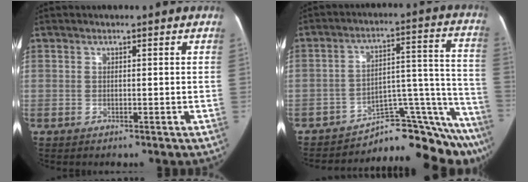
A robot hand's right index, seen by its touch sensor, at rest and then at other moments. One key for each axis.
{"total": 15.4, "fx": -14.3, "fy": 3.3, "fz": 4.6, "tx": -0.006, "ty": 0.082, "tz": -0.191}